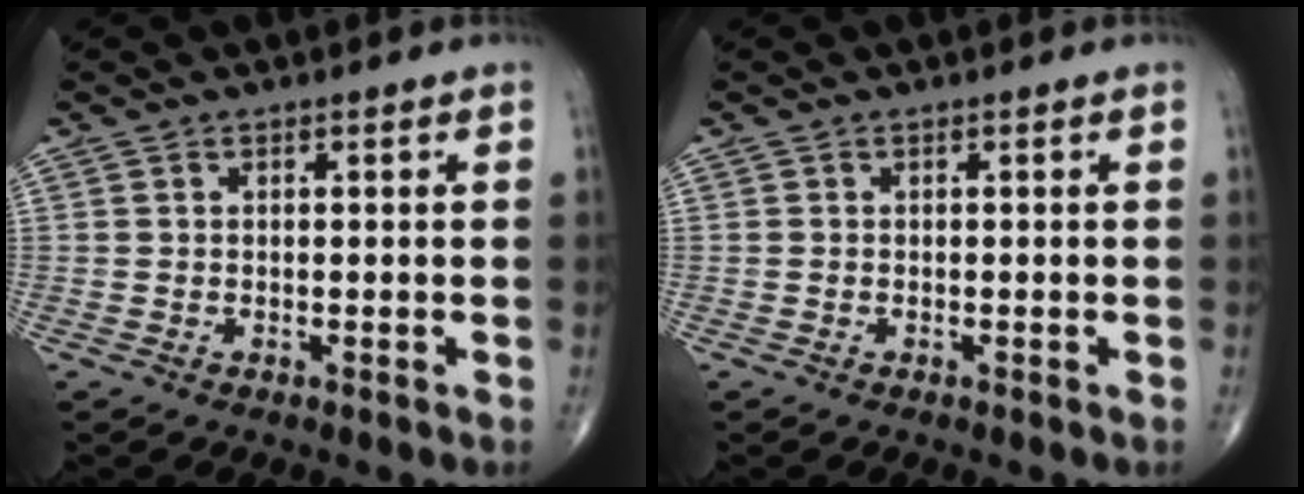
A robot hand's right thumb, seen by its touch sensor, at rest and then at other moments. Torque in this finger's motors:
{"motor_torque": [-0.21, 0.12, 0.14, 0.02, -0.03]}